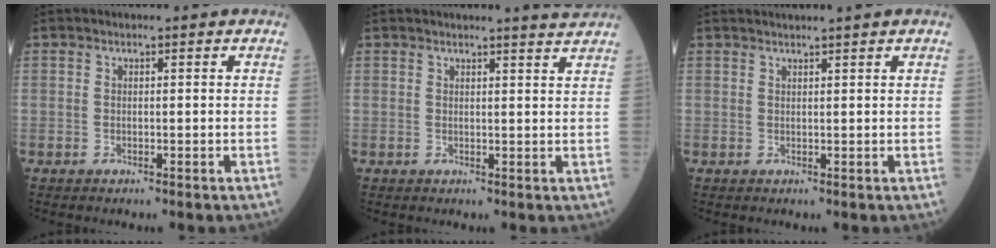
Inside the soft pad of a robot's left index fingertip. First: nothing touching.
{"total": 3.0, "force": [2.8, -0.9, 0.5], "torque": [-0.009, -0.010, 0.027]}
{"total": 3.8, "force": [3.3, -1.0, 1.6], "torque": [-0.014, 0.020, 0.048]}